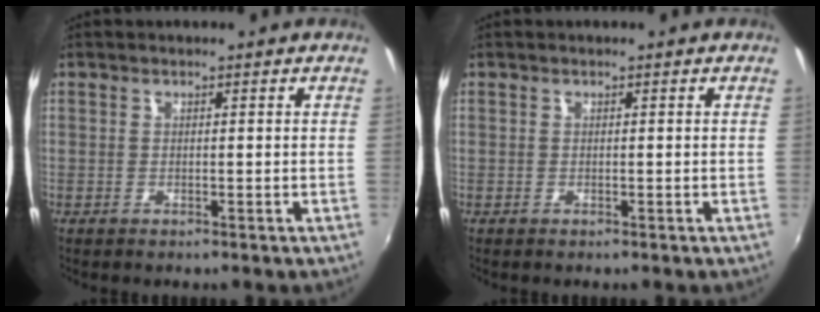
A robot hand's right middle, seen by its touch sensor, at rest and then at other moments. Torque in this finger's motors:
{"motor_torque": [0.55, -0.56, 0.06, 0.00]}